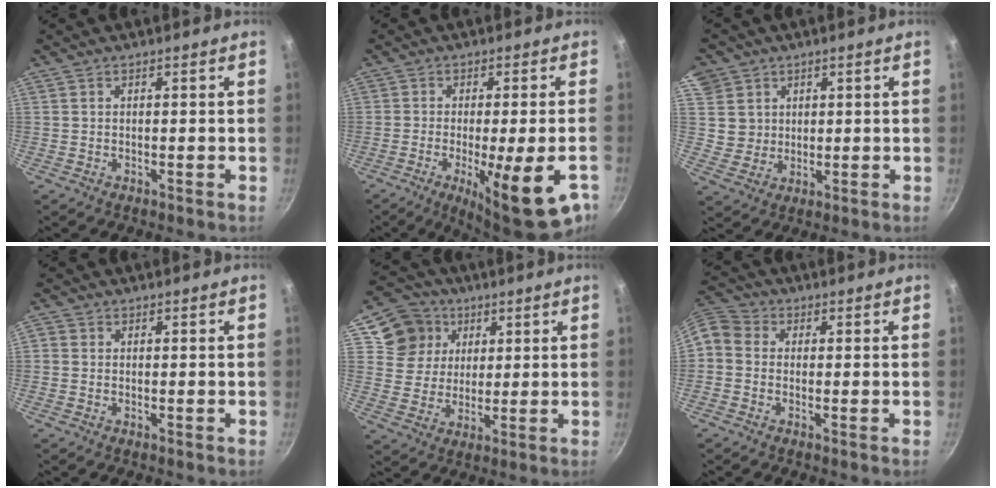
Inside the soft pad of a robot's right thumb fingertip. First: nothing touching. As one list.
[{"total": 16.5, "force": [-7.4, 3.5, 14.3], "torque": [-0.182, -0.004, -0.098]}, {"total": 7.5, "force": [3.2, 6.6, 1.2], "torque": [0.022, -0.005, 0.063]}, {"total": 1.0, "force": [-0.2, 0.8, 0.6], "torque": [-0.019, 0.004, -0.007]}, {"total": 11.0, "force": [4.4, 9.7, 2.8], "torque": [-0.021, -0.003, 0.072]}, {"total": 6.6, "force": [-0.9, 5.4, 3.5], "torque": [-0.079, 0.033, -0.036]}]